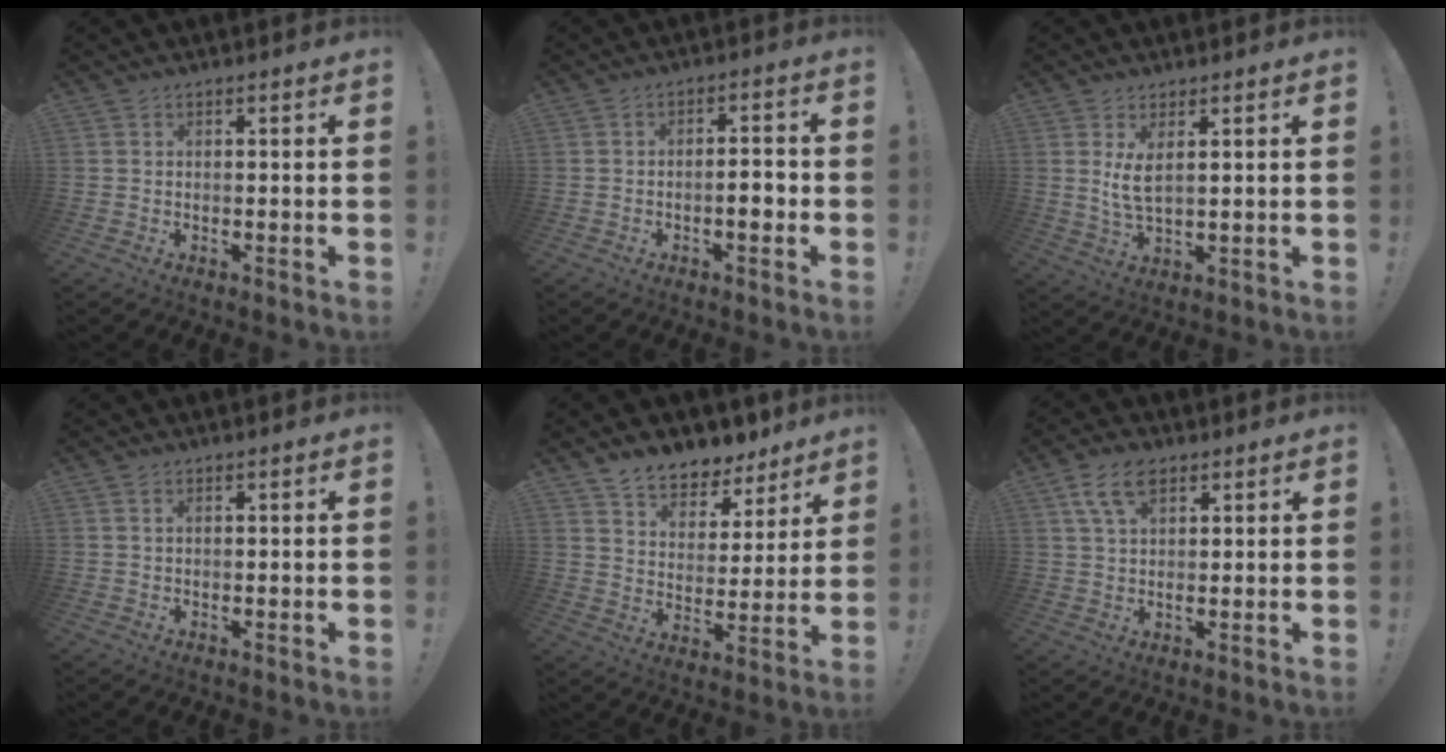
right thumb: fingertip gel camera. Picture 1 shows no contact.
{"total": 4.4, "force": [-1.5, 1.1, 4.0], "torque": [-0.058, 0.006, -0.028]}
{"total": 5.8, "force": [2.4, 1.8, 4.9], "torque": [-0.087, -0.019, 0.038]}
{"total": 0.9, "force": [0.5, 0.4, 0.7], "torque": [-0.011, -0.001, 0.008]}
{"total": 8.7, "force": [7.7, 3.9, 1.4], "torque": [-0.033, -0.069, 0.146]}
{"total": 8.4, "force": [4.3, 4.6, 5.5], "torque": [-0.098, -0.002, 0.083]}